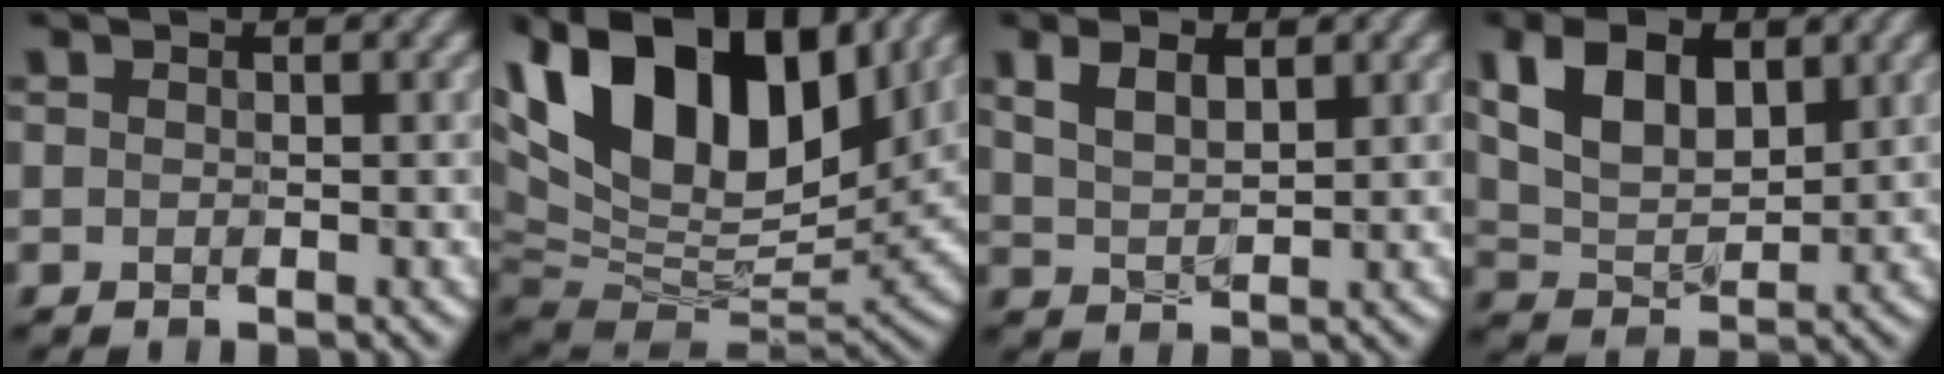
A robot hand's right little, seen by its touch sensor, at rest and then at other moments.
{"total": 17.8, "force": [7.1, 10.7, 12.4], "torque": [-0.240, 0.039, 0.117]}
{"total": 2.7, "force": [0.9, 1.3, 2.1], "torque": [-0.056, -0.003, 0.028]}
{"total": 6.2, "force": [2.0, 3.7, 4.6], "torque": [-0.099, -0.001, 0.042]}